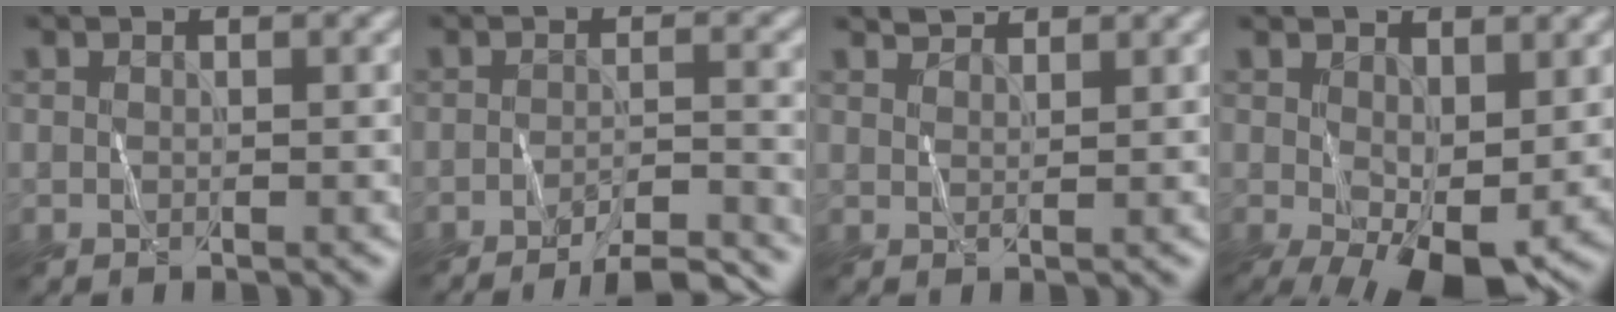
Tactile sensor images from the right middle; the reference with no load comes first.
{"total": 6.1, "force": [-5.6, 0.7, 2.4], "torque": [-0.034, 0.003, -0.075]}
{"total": 1.5, "force": [1.5, -0.1, 0.1], "torque": [-0.005, 0.007, 0.028]}
{"total": 7.1, "force": [-1.2, 3.1, 6.2], "torque": [-0.112, -0.006, -0.013]}